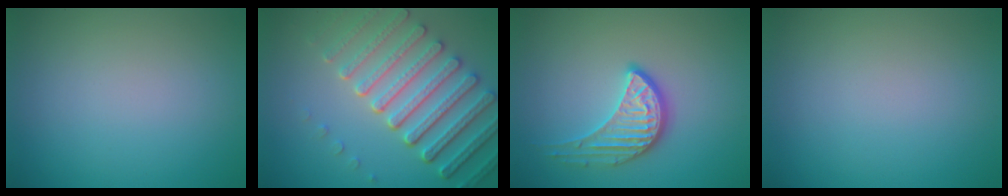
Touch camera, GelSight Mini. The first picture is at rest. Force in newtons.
{"total": 7.2, "press": 5.6, "slide": 4.6}
{"total": 3.5, "press": 3.1, "slide": 1.7}
{"total": 0.0}